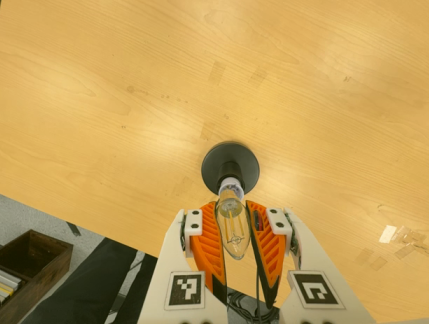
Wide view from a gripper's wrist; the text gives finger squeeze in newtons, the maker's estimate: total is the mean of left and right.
{"total": 21.3, "left": 24.0, "right": 18.6}